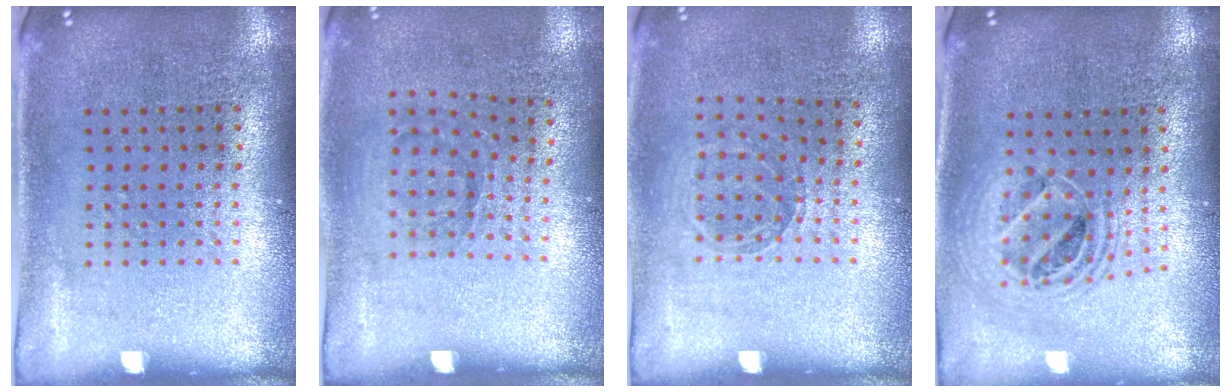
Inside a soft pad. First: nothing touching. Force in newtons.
{"total": 1.0, "press": 0.7, "slide": 0.7}
{"total": 0.9, "press": 0.9, "slide": 0.2}
{"total": 1.8, "press": 1.5, "slide": 1.1}